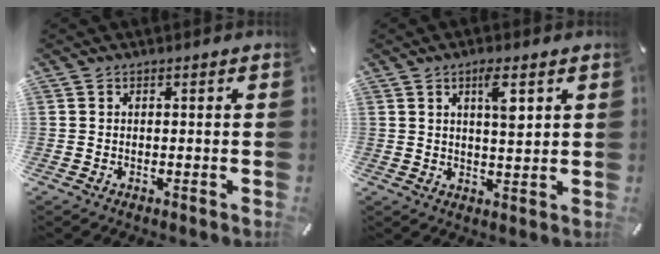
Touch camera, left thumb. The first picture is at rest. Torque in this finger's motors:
{"motor_torque": [1.06, 1.15, 0.57, -0.61, 0.18]}